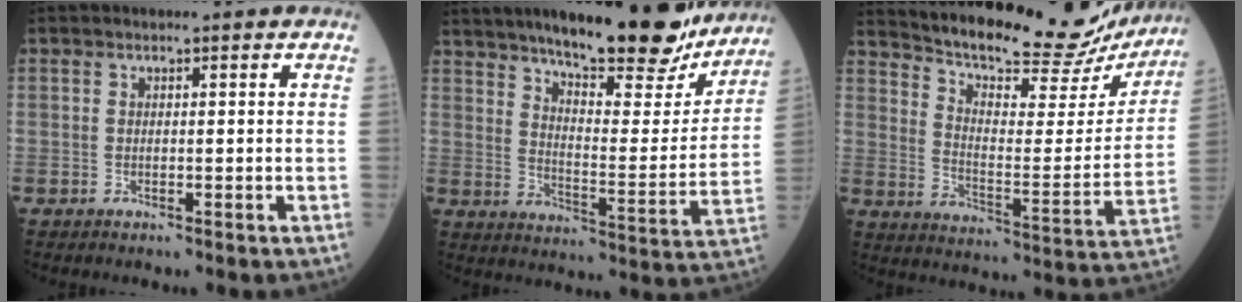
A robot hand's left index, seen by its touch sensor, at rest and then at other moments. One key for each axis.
{"total": 22.6, "fx": 18.6, "fy": 4.6, "fz": 12.1, "tx": -0.178, "ty": -0.013, "tz": 0.255}
{"total": 22.4, "fx": 20.8, "fy": 4.3, "fz": 7.1, "tx": -0.110, "ty": -0.043, "tz": 0.277}